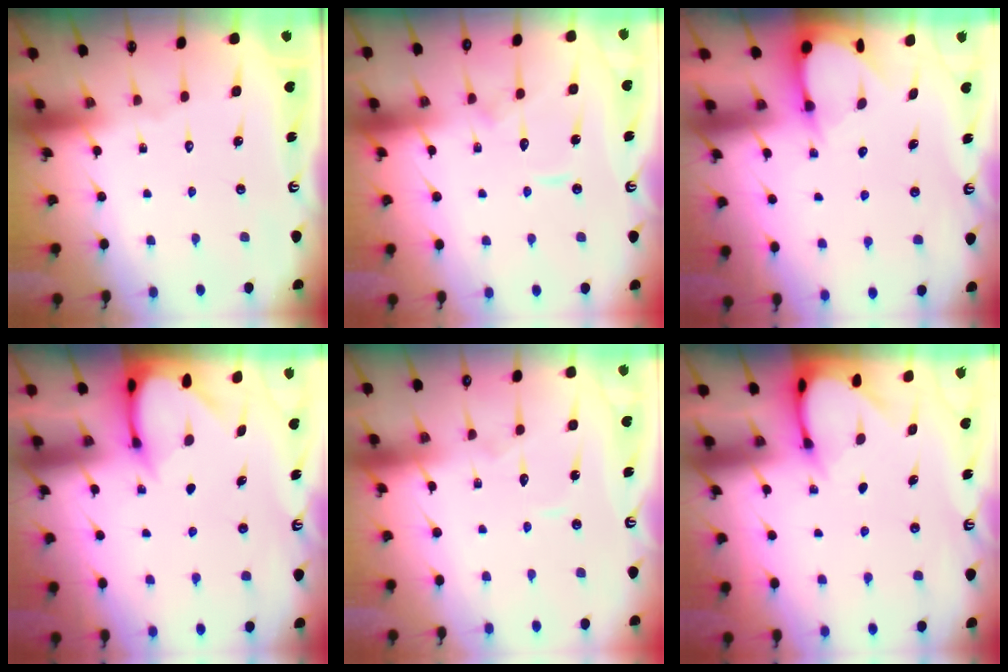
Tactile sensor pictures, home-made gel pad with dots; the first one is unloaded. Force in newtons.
{"total": 8.5, "press": 8.4, "slide": 0.8}
{"total": 3.6, "press": 3.6, "slide": 0.4}
{"total": 3.4, "press": 3.4, "slide": 0.3}
{"total": 4.6, "press": 4.6, "slide": 0.1}
{"total": 3.0, "press": 3.0, "slide": 0.2}